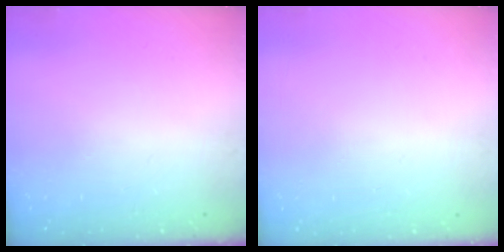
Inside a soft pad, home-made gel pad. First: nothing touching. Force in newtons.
{"total": 0.0}